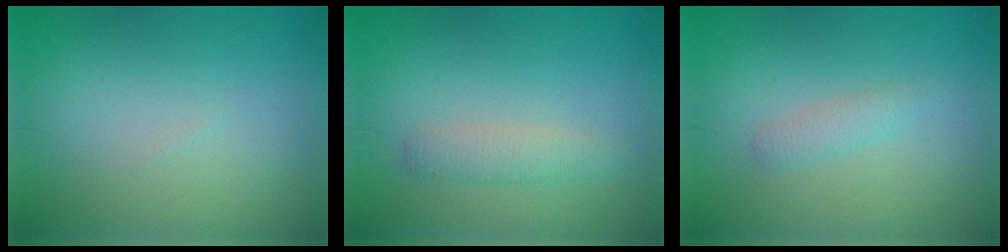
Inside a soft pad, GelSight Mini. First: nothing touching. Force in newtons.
{"total": 1.9, "press": 1.9, "slide": 0.1}
{"total": 1.4, "press": 1.4, "slide": 0.1}